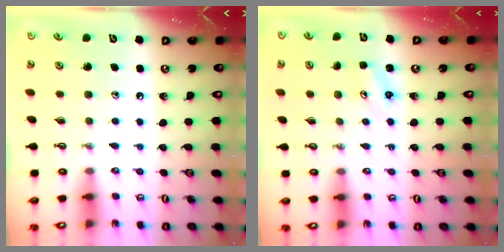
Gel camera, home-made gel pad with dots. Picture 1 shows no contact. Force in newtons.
{"total": 2.9, "press": 2.9, "slide": 0.3}